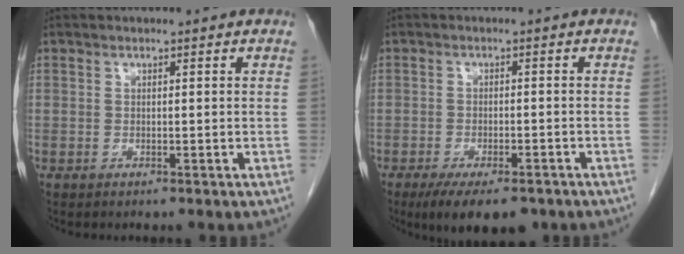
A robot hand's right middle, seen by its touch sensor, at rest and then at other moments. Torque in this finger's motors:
{"motor_torque": [1.03, -0.83, 0.07, 0.04]}